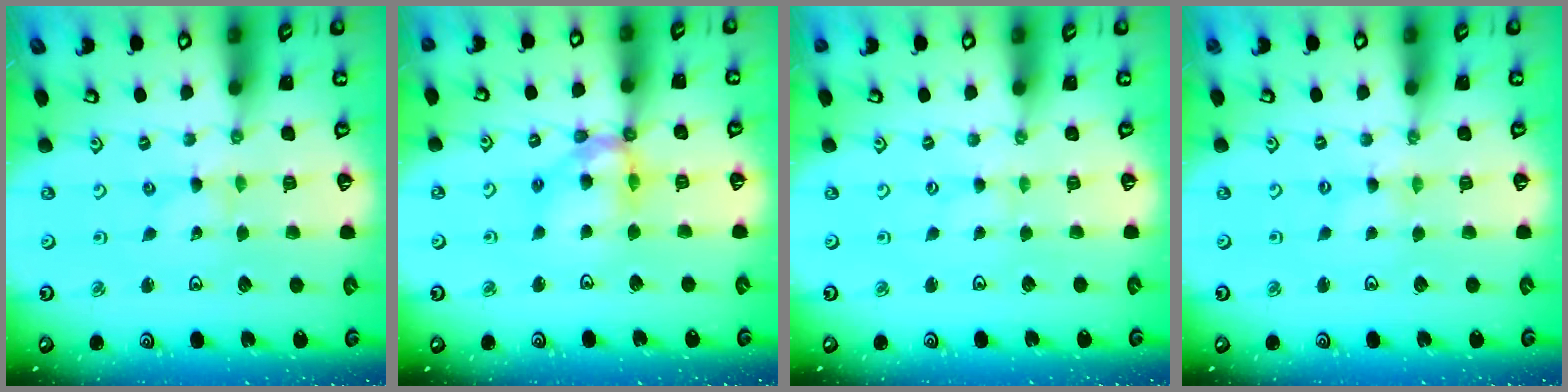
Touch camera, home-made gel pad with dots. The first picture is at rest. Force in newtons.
{"total": 12.1, "press": 12.0, "slide": 1.4}
{"total": 0.0}
{"total": 0.0}